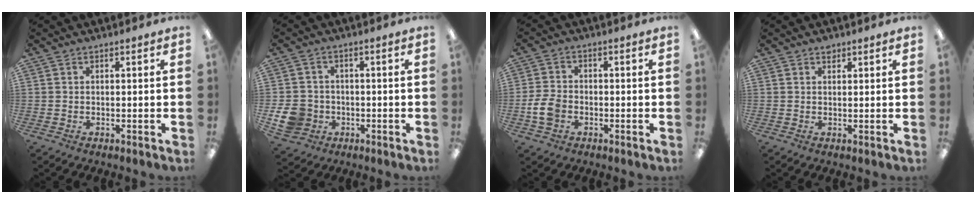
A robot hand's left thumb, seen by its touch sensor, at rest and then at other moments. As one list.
[{"total": 7.5, "force": [-1.9, 6.7, 2.9], "torque": [-0.071, 0.018, -0.033]}, {"total": 6.0, "force": [-1.7, 4.4, 3.8], "torque": [-0.080, 0.009, -0.032]}, {"total": 1.3, "force": [1.1, 0.6, 0.4], "torque": [-0.003, -0.004, 0.019]}]